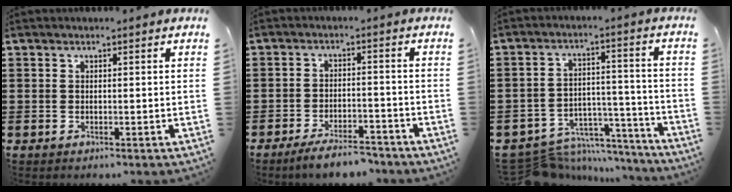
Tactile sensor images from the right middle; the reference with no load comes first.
{"total": 4.8, "force": [-4.3, 0.7, 2.0], "torque": [-0.038, 0.001, -0.084]}
{"total": 8.5, "force": [-7.7, 3.0, 1.8], "torque": [-0.032, 0.028, -0.145]}